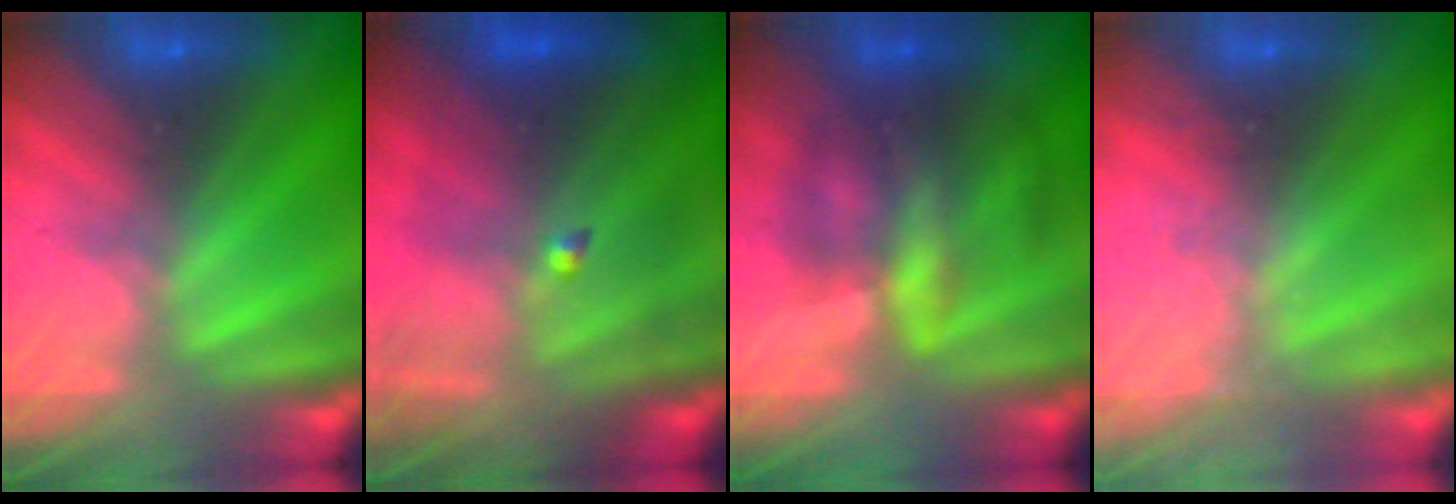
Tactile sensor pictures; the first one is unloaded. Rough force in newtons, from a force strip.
{"total": 7.0}
{"total": 4.6}
{"total": 2.3}